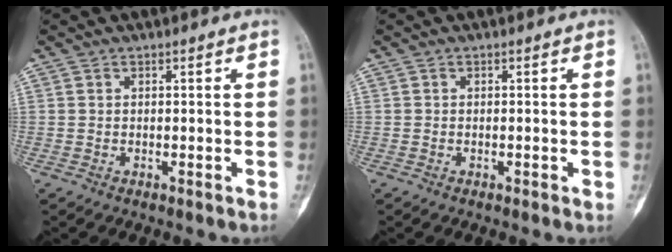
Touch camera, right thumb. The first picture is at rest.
{"total": 0.8, "force": [-0.2, 0.3, 0.7], "torque": [-0.009, 0.000, -0.002]}